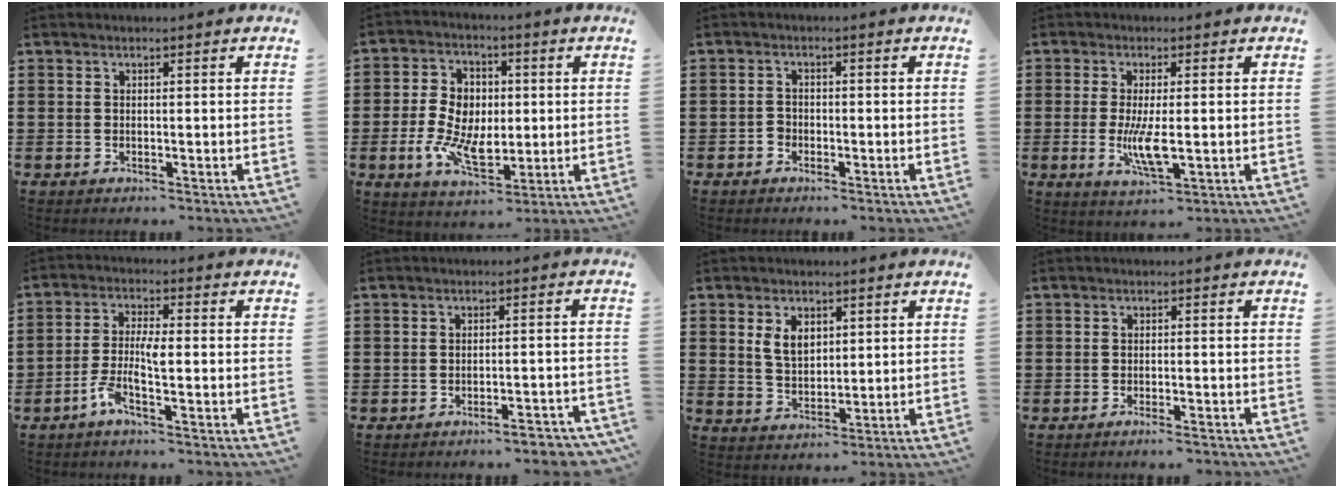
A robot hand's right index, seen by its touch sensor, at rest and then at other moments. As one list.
[{"total": 8.3, "force": [-0.9, 5.9, 5.7], "torque": [-0.132, 0.016, -0.020]}, {"total": 1.4, "force": [-1.0, 1.0, 0.4], "torque": [-0.010, 0.001, -0.020]}, {"total": 6.0, "force": [-0.6, 1.5, 5.7], "torque": [-0.119, -0.010, -0.014]}, {"total": 4.8, "force": [-2.0, 1.1, 4.3], "torque": [-0.101, -0.006, -0.044]}, {"total": 3.0, "force": [-2.7, 0.1, 1.4], "torque": [-0.024, -0.004, -0.051]}, {"total": 4.3, "force": [1.7, 2.8, 2.8], "torque": [-0.065, 0.011, 0.030]}, {"total": 1.2, "force": [-1.1, 0.0, 0.5], "torque": [-0.012, -0.001, -0.021]}]